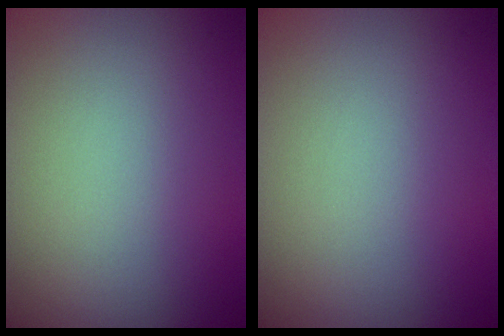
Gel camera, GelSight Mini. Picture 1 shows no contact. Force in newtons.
{"total": 0.0}